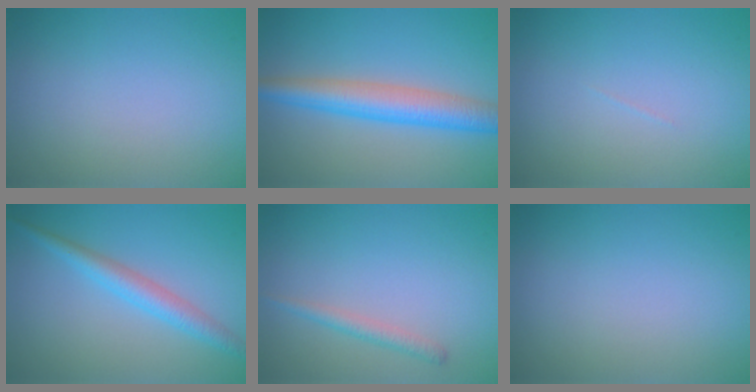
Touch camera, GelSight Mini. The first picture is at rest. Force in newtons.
{"total": 5.5, "press": 5.5, "slide": 0.1}
{"total": 0.0}
{"total": 2.9, "press": 2.9, "slide": 0.0}
{"total": 1.6, "press": 1.6, "slide": 0.1}
{"total": 0.0}